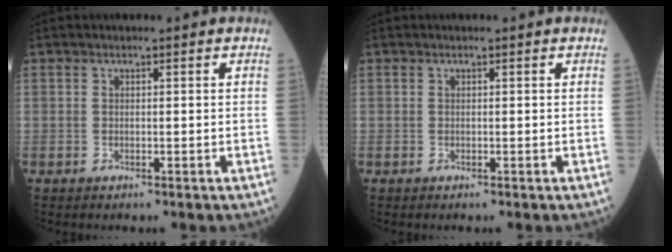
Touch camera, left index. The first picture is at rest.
{"total": 0.0}